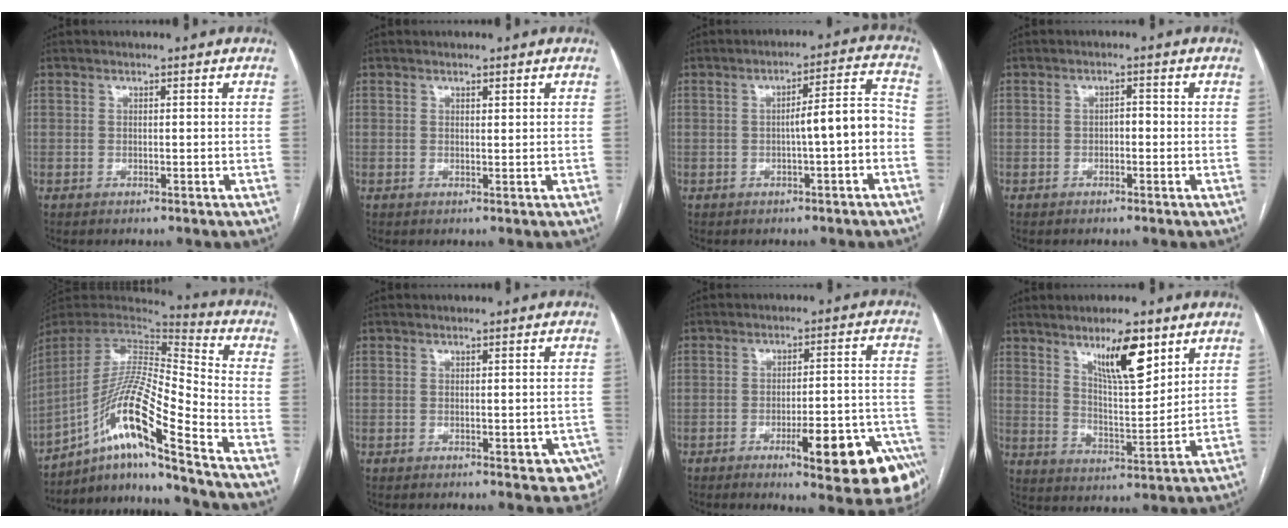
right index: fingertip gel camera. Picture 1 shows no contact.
{"total": 0.7, "force": [0.5, 0.2, 0.4], "torque": [-0.008, -0.002, 0.008]}
{"total": 6.6, "force": [-1.5, 0.5, 6.4], "torque": [-0.087, 0.024, -0.021]}
{"total": 1.4, "force": [-0.4, 0.7, 1.1], "torque": [-0.012, 0.005, -0.009]}
{"total": 17.3, "force": [-10.7, -0.5, 13.6], "torque": [-0.275, -0.003, -0.196]}
{"total": 5.2, "force": [-2.0, 2.5, 4.1], "torque": [-0.027, 0.002, -0.019]}
{"total": 16.7, "force": [-9.1, 3.1, 13.7], "torque": [-0.089, 0.030, -0.112]}
{"total": 10.0, "force": [6.1, 2.0, 7.7], "torque": [-0.133, -0.005, 0.109]}